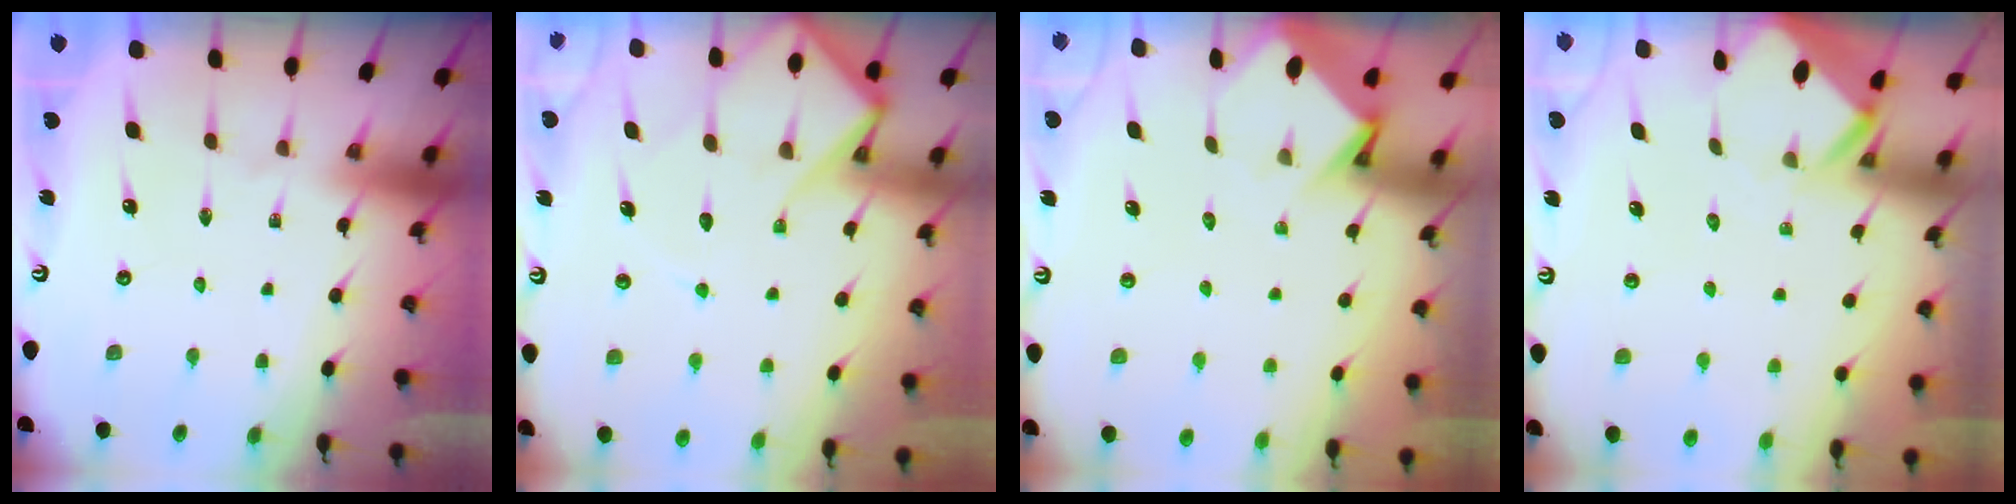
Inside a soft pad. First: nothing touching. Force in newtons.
{"total": 10.5, "press": 10.5, "slide": 1.2}
{"total": 3.6, "press": 3.6, "slide": 0.3}
{"total": 2.5, "press": 2.5, "slide": 0.1}